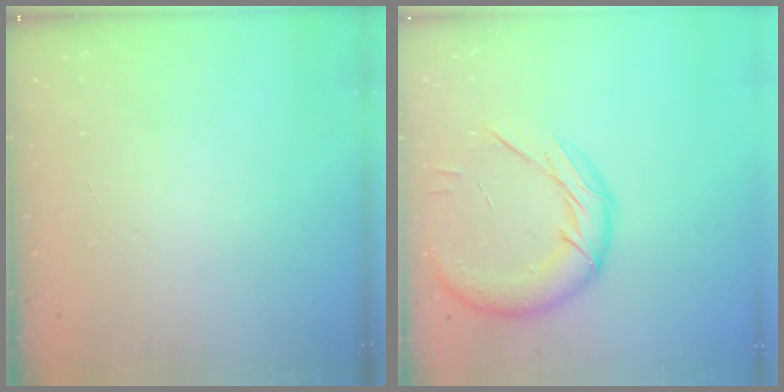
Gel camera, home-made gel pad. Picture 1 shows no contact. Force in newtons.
{"total": 18.4, "press": 18.2, "slide": 2.8}